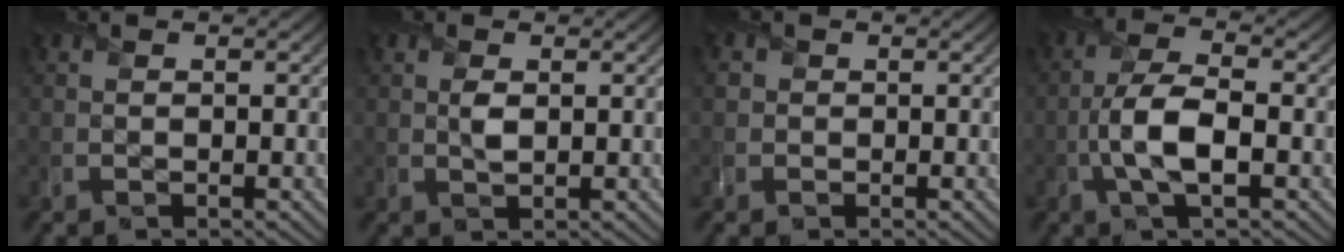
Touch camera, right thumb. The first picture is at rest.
{"total": 1.6, "force": [0.4, 0.7, 1.4], "torque": [-0.032, -0.001, 0.008]}
{"total": 1.1, "force": [0.2, 1.1, 0.0], "torque": [-0.001, -0.002, -0.001]}
{"total": 6.6, "force": [-1.8, 2.4, 5.9], "torque": [-0.124, 0.005, -0.044]}